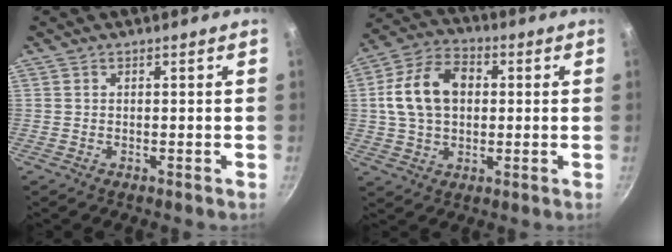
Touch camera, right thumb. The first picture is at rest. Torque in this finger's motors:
{"motor_torque": [0.95, 2.82, 1.58, 0.00, 0.23]}